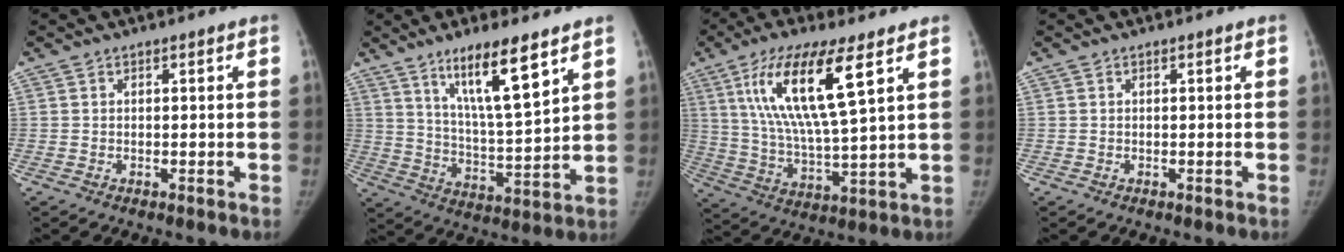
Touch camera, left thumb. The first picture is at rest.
{"total": 13.9, "force": [8.3, 2.4, 10.9], "torque": [-0.180, -0.053, 0.153]}
{"total": 16.4, "force": [7.2, 3.4, 14.3], "torque": [-0.284, -0.029, 0.136]}
{"total": 0.0}